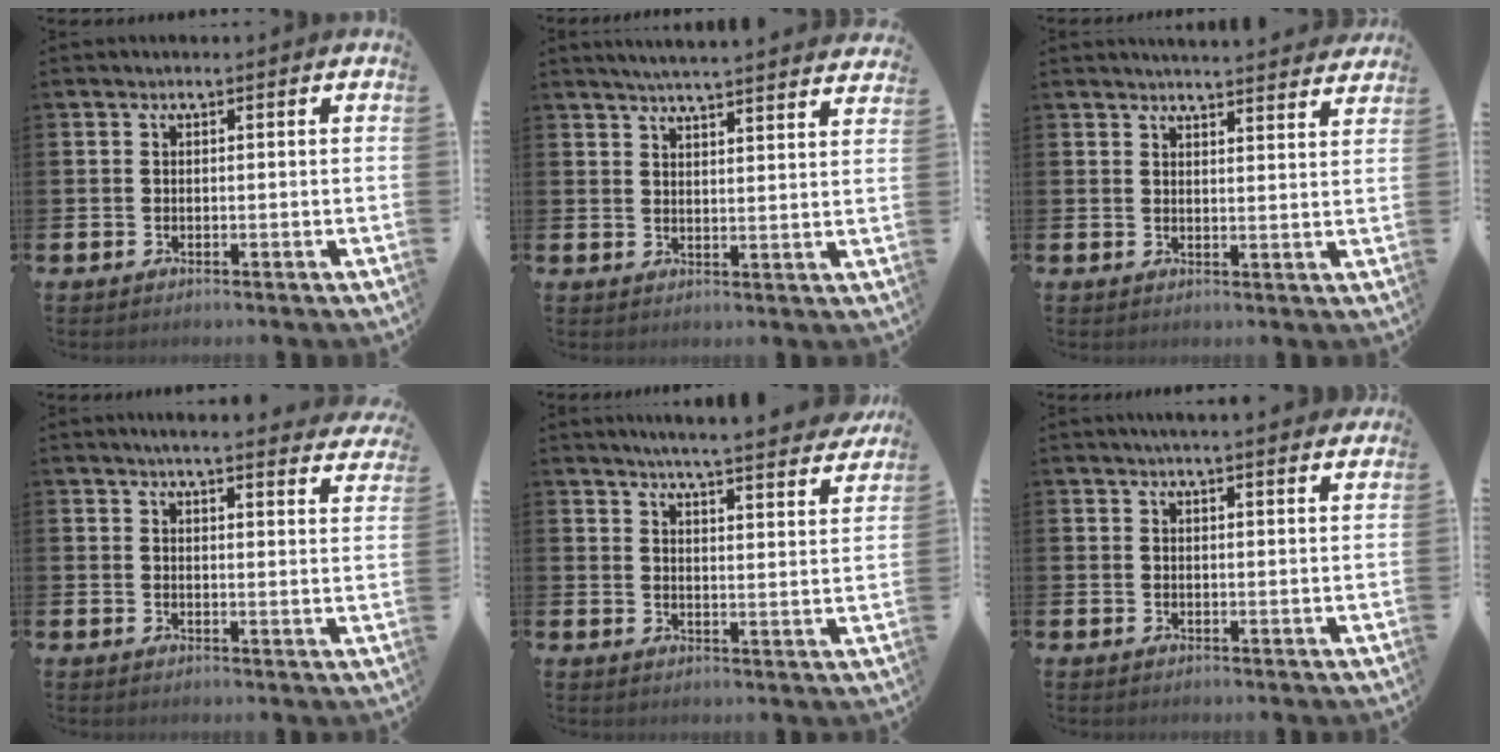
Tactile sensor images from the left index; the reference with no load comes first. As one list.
[{"total": 4.9, "force": [4.8, -0.6, 0.8], "torque": [-0.021, -0.030, 0.084]}, {"total": 4.0, "force": [4.0, -0.4, -0.1], "torque": [0.005, -0.029, 0.070]}, {"total": 4.4, "force": [4.3, -0.1, 1.0], "torque": [-0.018, -0.030, 0.072]}, {"total": 5.6, "force": [5.4, -0.4, 1.2], "torque": [-0.040, -0.042, 0.092]}, {"total": 3.3, "force": [3.2, -0.2, 0.6], "torque": [-0.006, -0.017, 0.056]}]